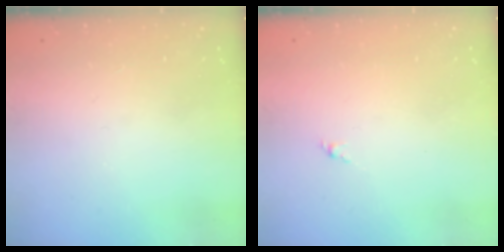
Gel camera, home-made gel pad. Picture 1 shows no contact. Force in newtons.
{"total": 1.6, "press": 1.5, "slide": 0.6}